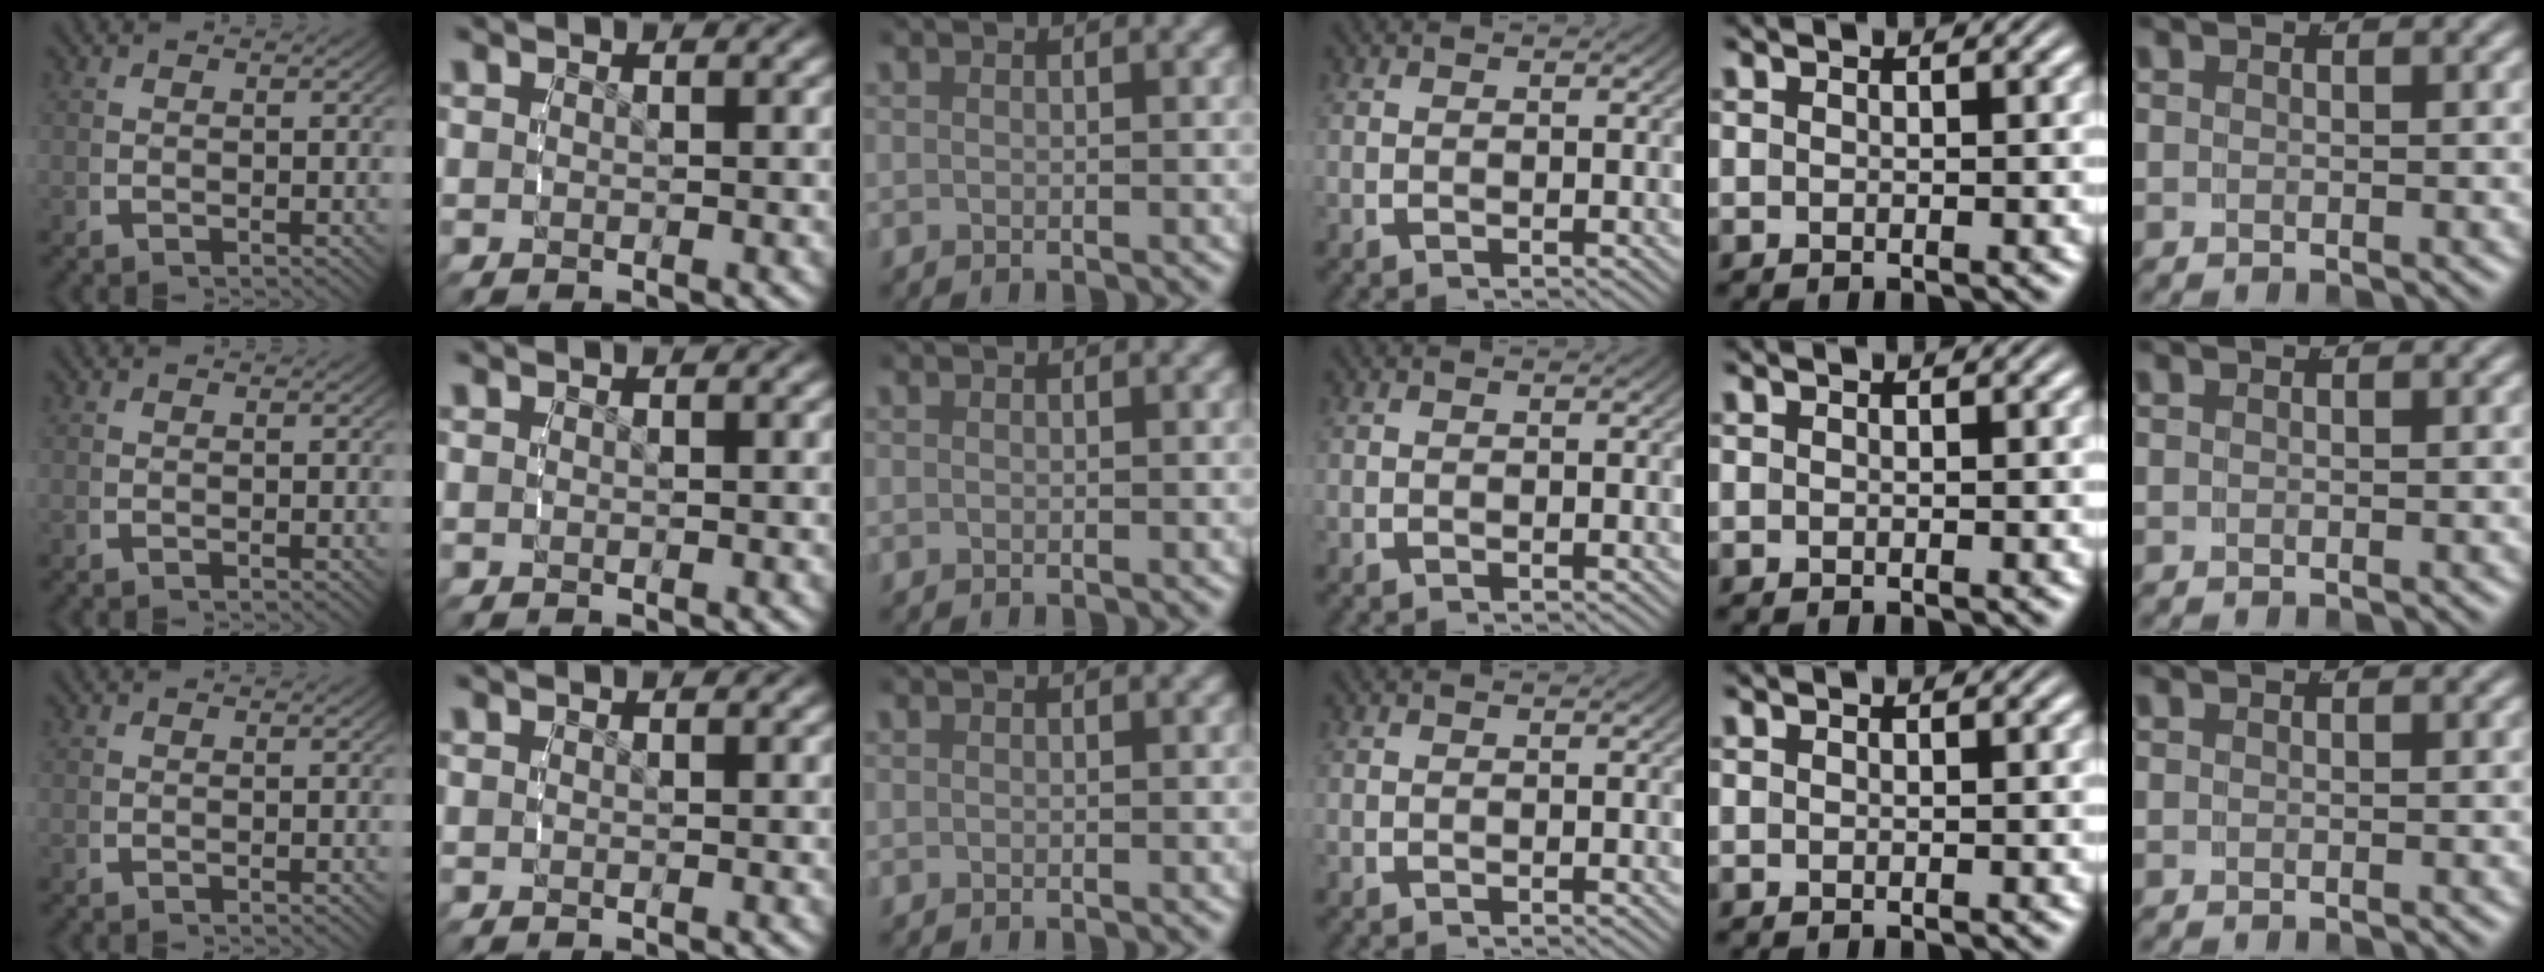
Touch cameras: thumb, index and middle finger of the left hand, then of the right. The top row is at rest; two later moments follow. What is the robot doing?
{"motion": "reach", "object": "pencil case"}